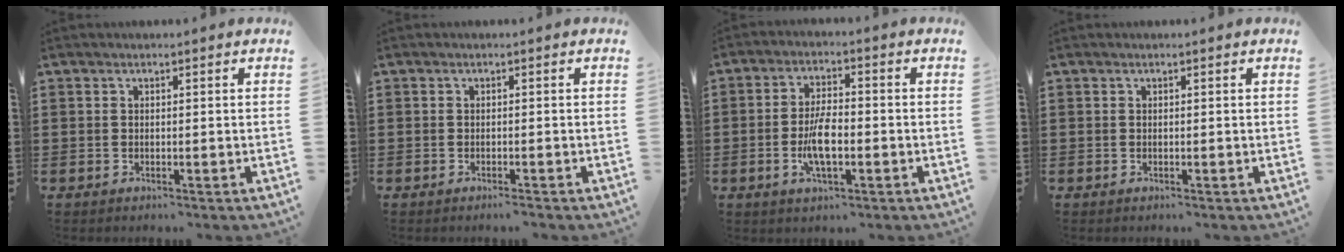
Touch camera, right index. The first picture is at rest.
{"total": 0.7, "force": [-0.5, 0.0, 0.4], "torque": [-0.010, -0.004, -0.010]}
{"total": 6.6, "force": [-1.6, 2.4, 5.9], "torque": [-0.128, -0.004, -0.036]}
{"total": 0.0}